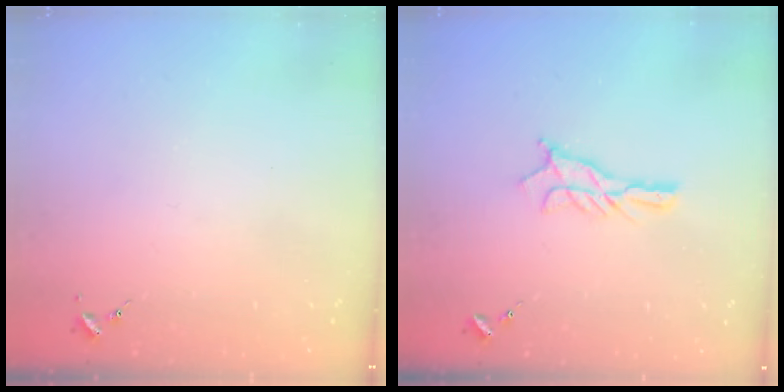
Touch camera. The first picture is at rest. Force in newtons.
{"total": 9.4, "press": 9.4, "slide": 0.5}